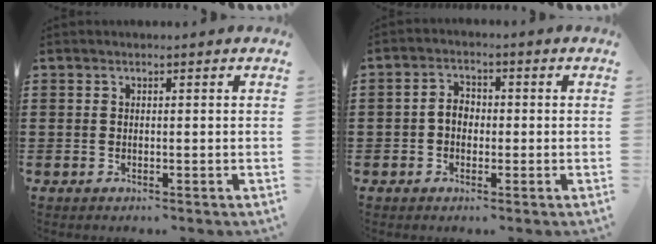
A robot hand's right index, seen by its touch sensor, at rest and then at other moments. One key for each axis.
{"total": 2.9, "fx": -0.3, "fy": 2.0, "fz": 2.1, "tx": -0.042, "ty": 0.007, "tz": -0.007}